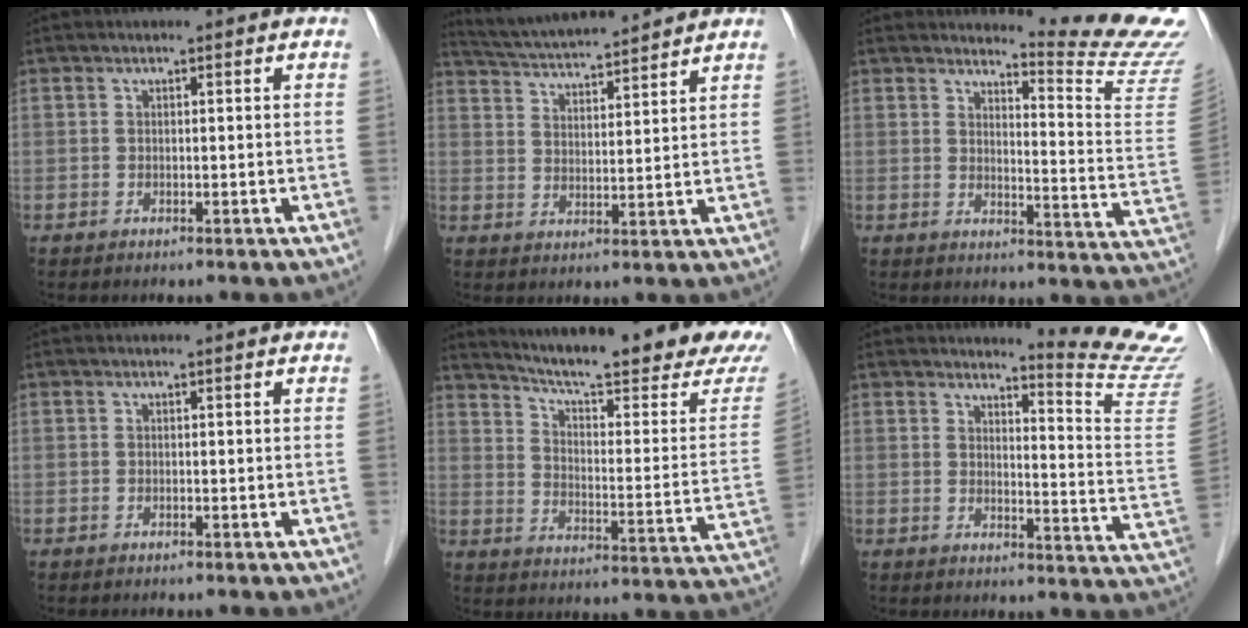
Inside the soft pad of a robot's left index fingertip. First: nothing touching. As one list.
[{"total": 12.7, "force": [11.8, 0.5, 4.6], "torque": [-0.087, 0.022, 0.188]}, {"total": 12.9, "force": [12.6, -2.3, 1.7], "torque": [-0.027, -0.135, 0.138]}, {"total": 0.0}, {"total": 27.2, "force": [23.6, 2.0, 13.2], "torque": [-0.203, -0.082, 0.302]}, {"total": 11.7, "force": [11.3, -2.3, 2.0], "torque": [-0.027, -0.127, 0.121]}]